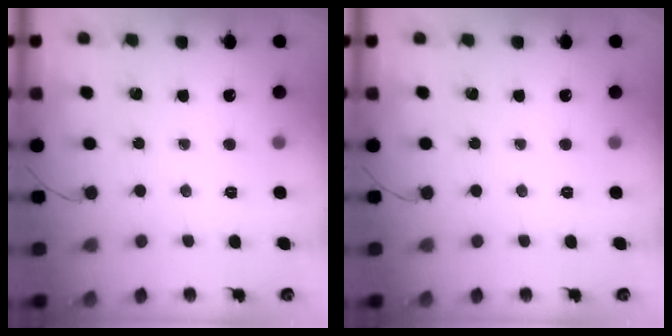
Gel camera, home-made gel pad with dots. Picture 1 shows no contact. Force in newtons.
{"total": 0.0}